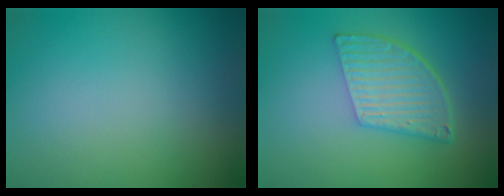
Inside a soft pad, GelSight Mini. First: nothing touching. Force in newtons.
{"total": 5.5, "press": 3.8, "slide": 4.1}